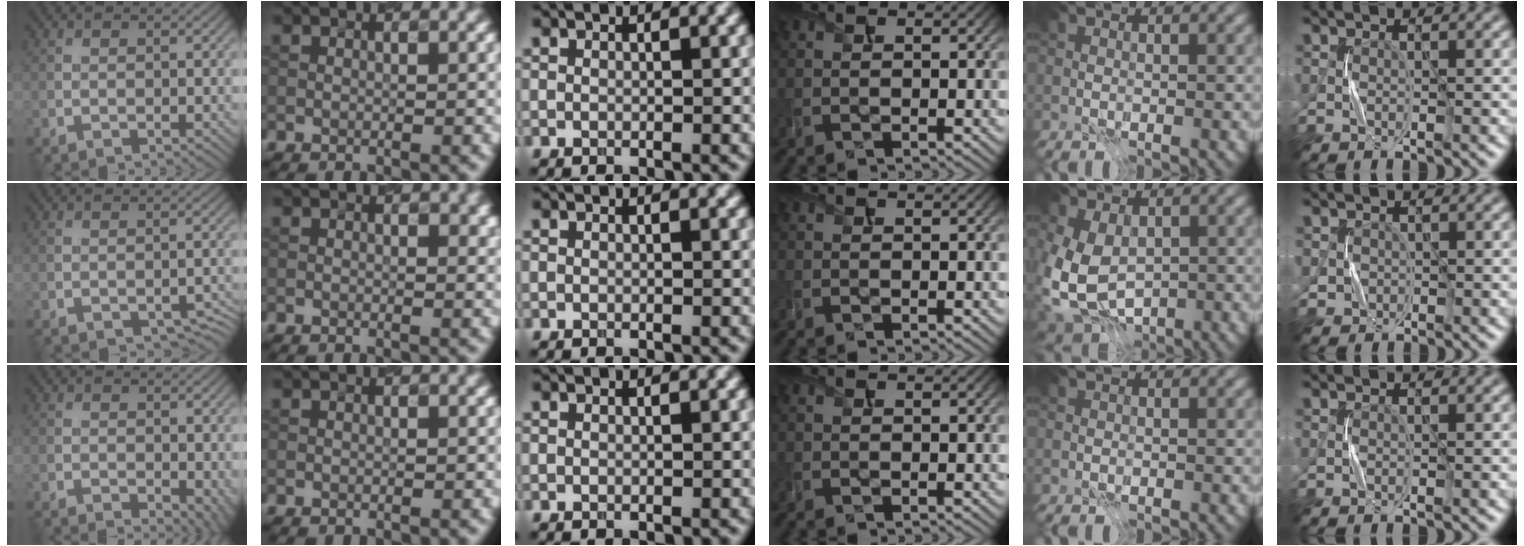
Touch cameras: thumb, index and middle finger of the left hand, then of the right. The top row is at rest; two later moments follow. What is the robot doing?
{"motion": "press", "object": "syringe"}